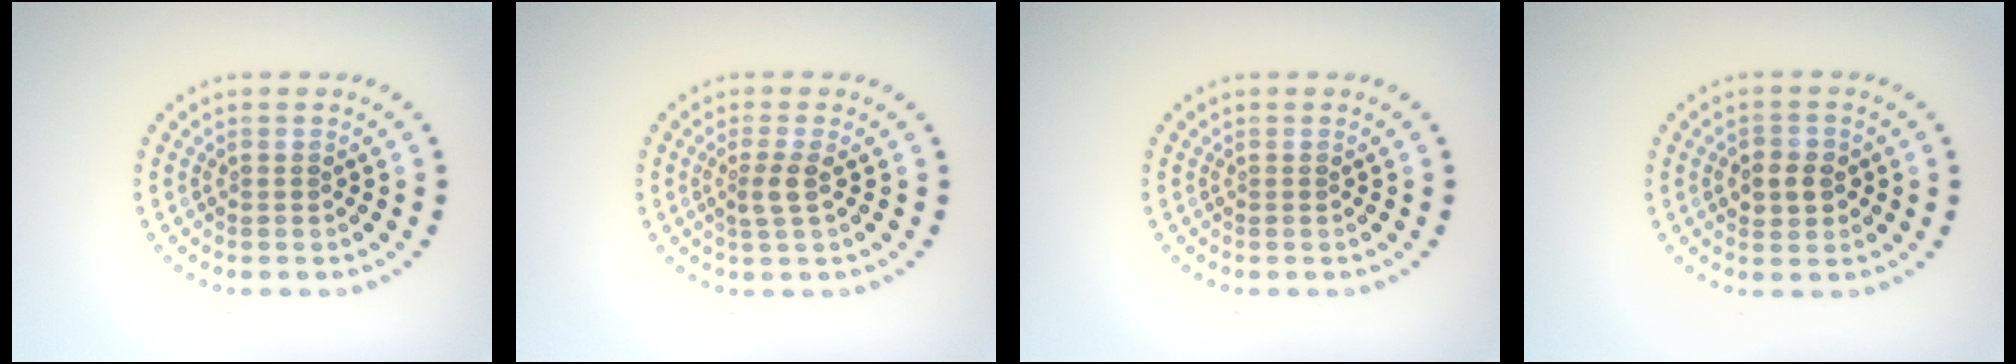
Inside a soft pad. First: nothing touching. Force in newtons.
{"total": 1.8, "press": 1.4, "slide": 1.0}
{"total": 0.0}
{"total": 2.6, "press": 2.6, "slide": 0.6}